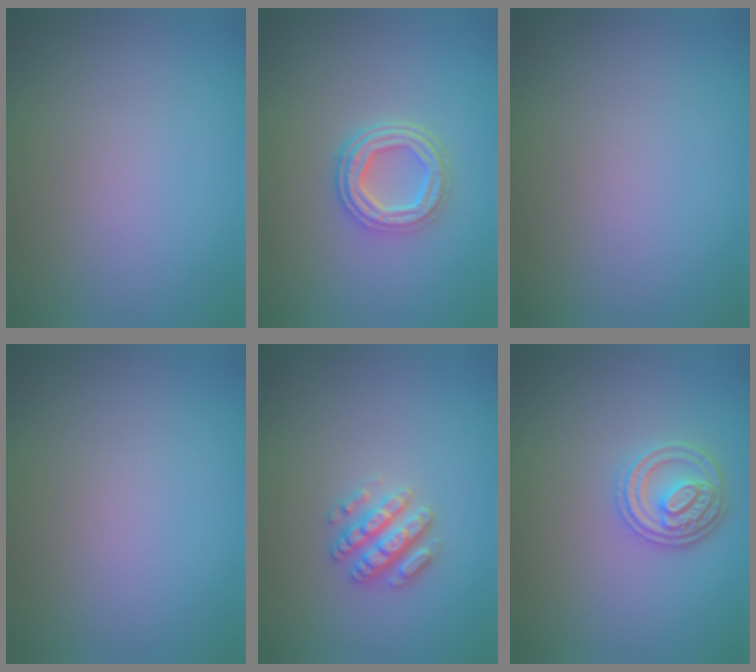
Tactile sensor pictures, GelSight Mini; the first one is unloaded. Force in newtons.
{"total": 4.2, "press": 3.2, "slide": 2.7}
{"total": 0.0}
{"total": 0.0}
{"total": 2.8, "press": 2.8, "slide": 0.3}
{"total": 3.2, "press": 3.0, "slide": 1.3}